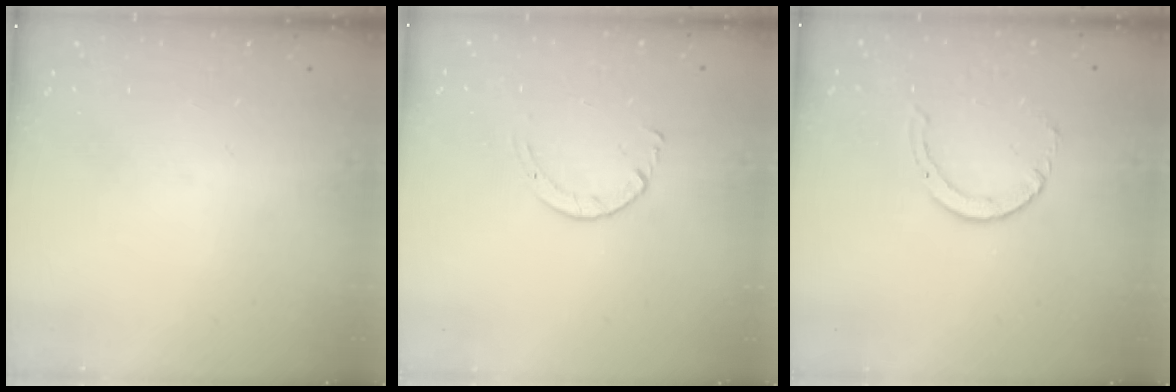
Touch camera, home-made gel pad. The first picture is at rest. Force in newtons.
{"total": 1.7, "press": 1.7, "slide": 0.2}
{"total": 2.9, "press": 2.9, "slide": 0.4}